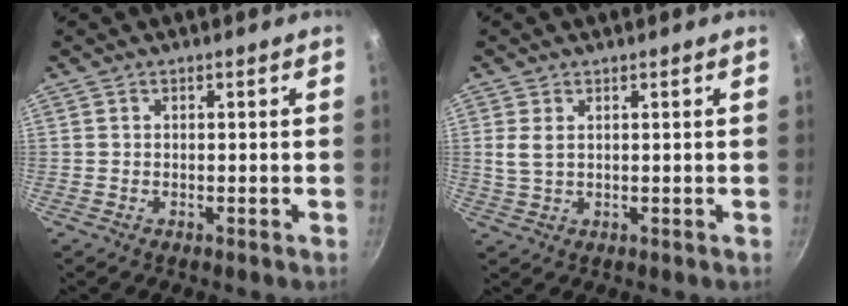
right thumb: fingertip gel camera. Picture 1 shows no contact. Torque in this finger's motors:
{"motor_torque": [-0.55, 0.71, -0.20, 0.28, 0.09]}